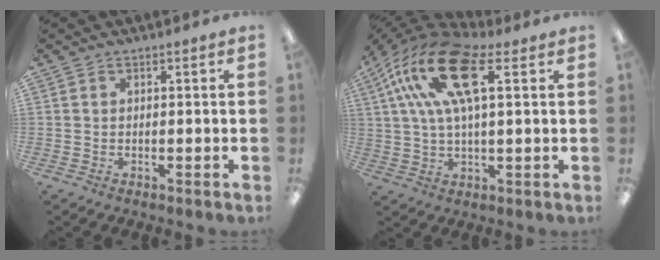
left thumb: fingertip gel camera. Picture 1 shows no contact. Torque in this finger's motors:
{"motor_torque": [0.45, 1.04, 1.36, -1.42, 0.64]}